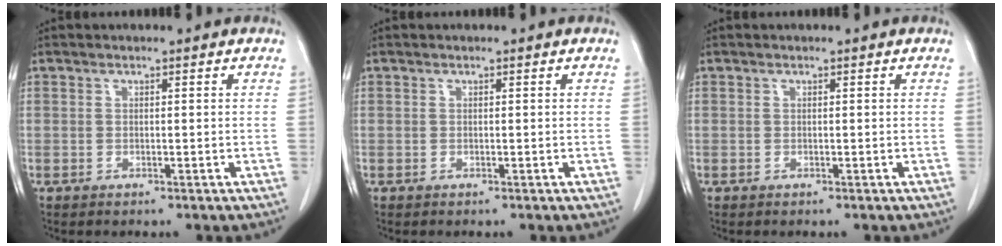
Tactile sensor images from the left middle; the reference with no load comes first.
{"total": 0.0}
{"total": 0.0}